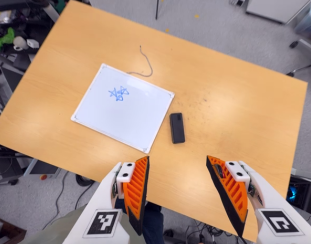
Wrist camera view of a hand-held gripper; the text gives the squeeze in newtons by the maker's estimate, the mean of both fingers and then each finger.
{"total": 0.0}